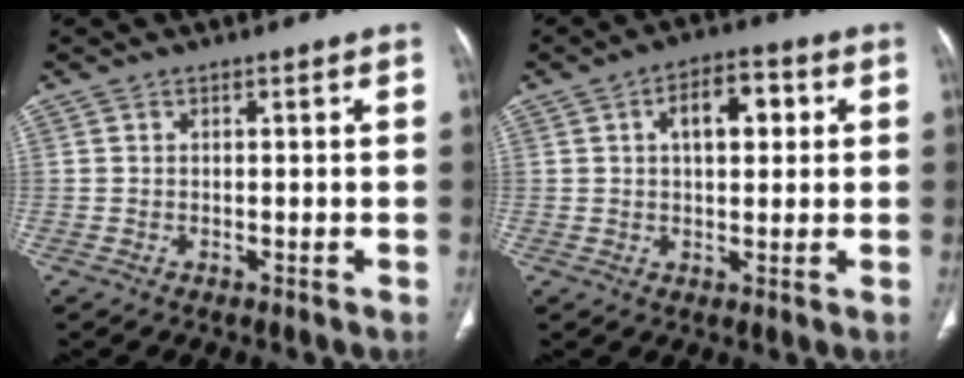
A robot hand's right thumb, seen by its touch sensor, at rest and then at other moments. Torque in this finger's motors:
{"motor_torque": [0.54, 2.04, 0.68, 0.37, 0.08]}